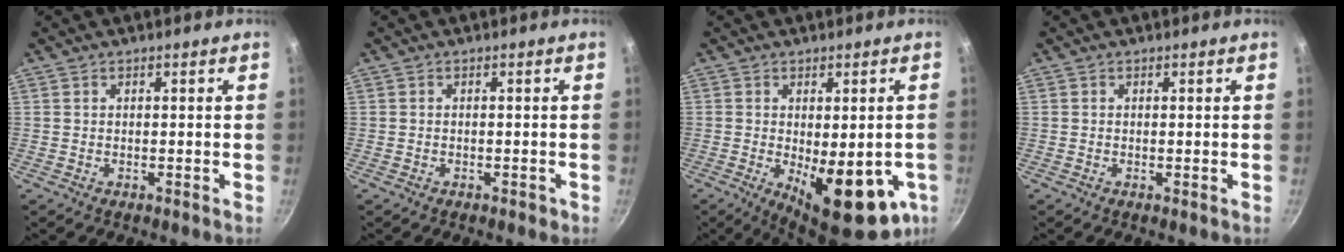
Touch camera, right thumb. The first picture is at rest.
{"total": 1.1, "force": [-0.6, 0.6, 0.6], "torque": [-0.009, 0.006, -0.004]}
{"total": 16.6, "force": [-4.2, 6.9, 14.5], "torque": [-0.163, -0.020, -0.040]}
{"total": 0.0}